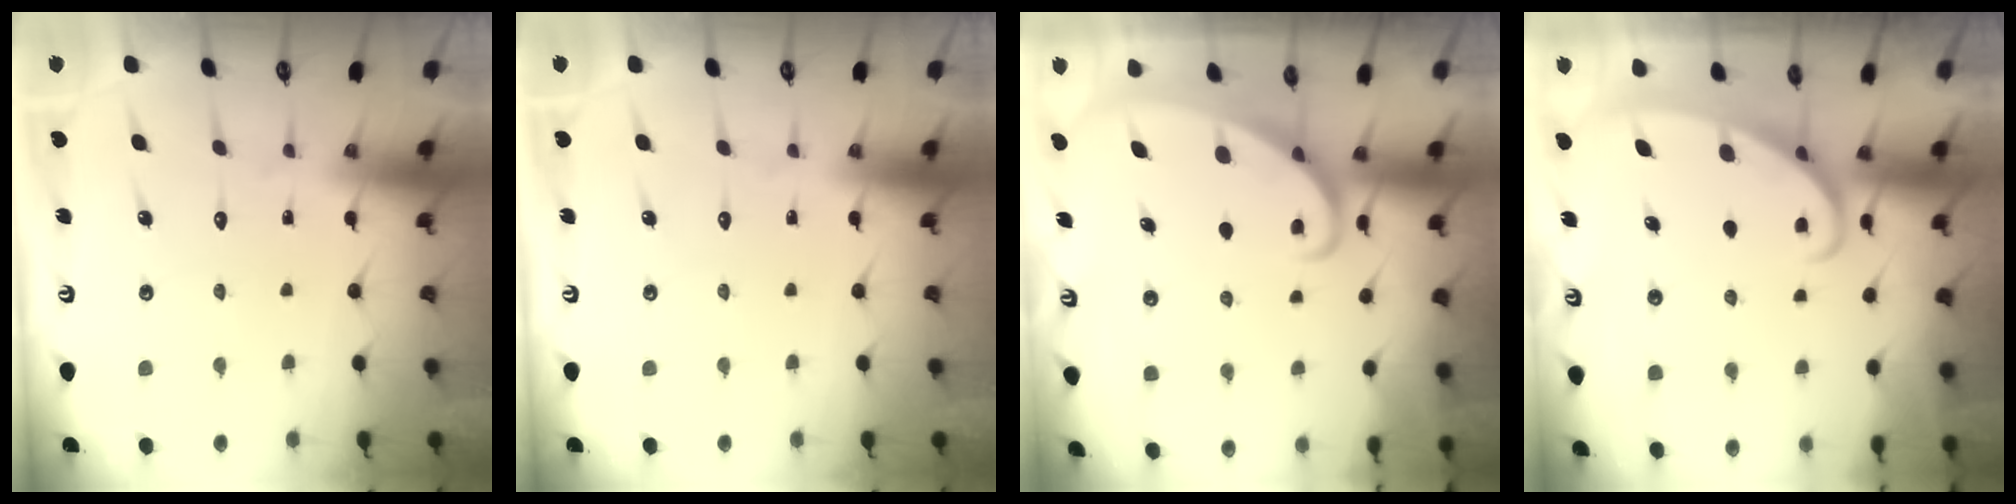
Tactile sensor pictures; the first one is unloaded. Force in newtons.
{"total": 0.0}
{"total": 2.2, "press": 2.2, "slide": 0.3}
{"total": 2.6, "press": 2.6, "slide": 0.4}